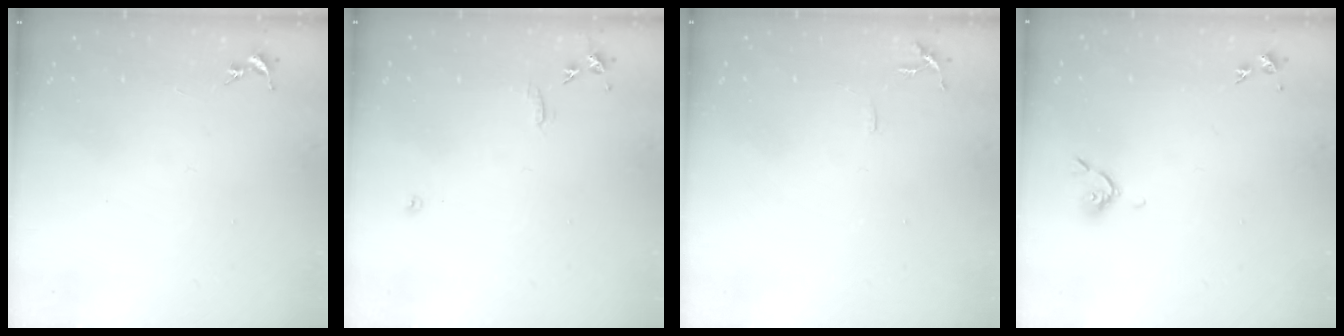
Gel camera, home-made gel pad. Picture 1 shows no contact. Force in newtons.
{"total": 7.5, "press": 7.5, "slide": 0.6}
{"total": 6.0, "press": 5.9, "slide": 0.7}
{"total": 5.3, "press": 5.2, "slide": 1.1}